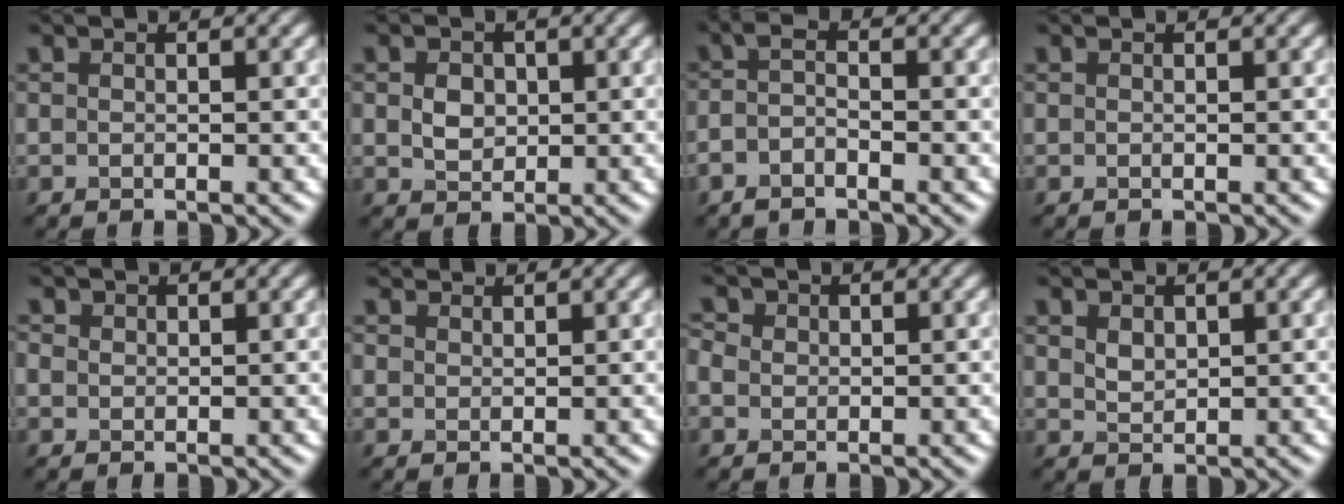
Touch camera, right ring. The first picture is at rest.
{"total": 2.2, "force": [0.3, 1.7, 1.2], "torque": [-0.026, -0.001, 0.006]}
{"total": 1.9, "force": [-0.9, 0.6, 1.6], "torque": [-0.032, -0.001, -0.023]}
{"total": 0.0}
{"total": 1.3, "force": [0.5, 1.1, 0.3], "torque": [-0.006, 0.004, 0.004]}
{"total": 1.7, "force": [1.4, 0.9, 0.3], "torque": [-0.013, -0.001, 0.030]}
{"total": 2.3, "force": [0.6, 2.0, 0.9], "torque": [-0.019, 0.016, 0.000]}
{"total": 1.4, "force": [0.7, 0.9, 0.8], "torque": [-0.017, -0.001, 0.019]}